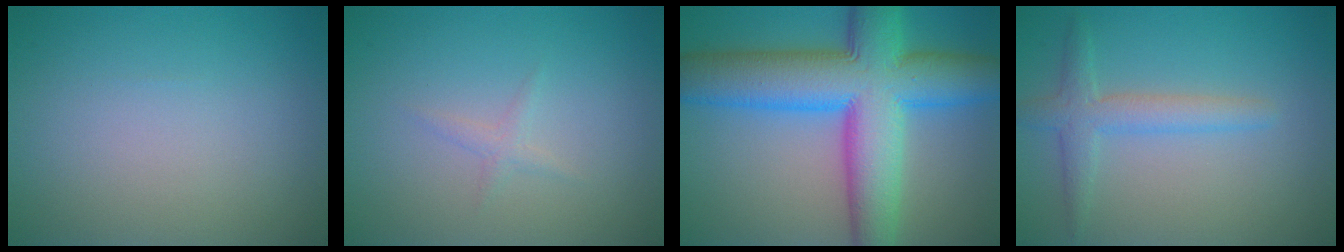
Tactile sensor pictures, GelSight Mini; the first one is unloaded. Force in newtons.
{"total": 0.9, "press": 0.9, "slide": 0.1}
{"total": 12.8, "press": 12.8, "slide": 0.3}
{"total": 2.8, "press": 2.8, "slide": 0.2}